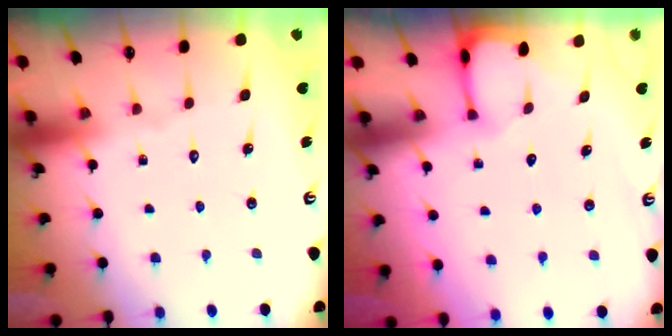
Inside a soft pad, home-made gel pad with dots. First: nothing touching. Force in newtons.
{"total": 1.3, "press": 1.2, "slide": 0.2}